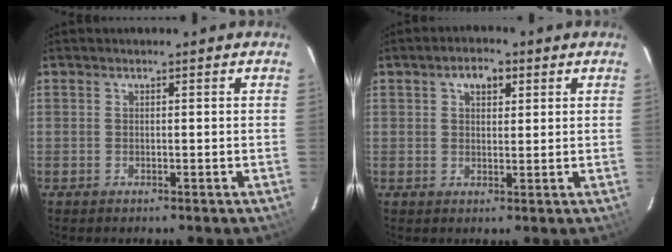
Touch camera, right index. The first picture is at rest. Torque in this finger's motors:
{"motor_torque": [0.09, 0.10, 0.05, 0.05]}